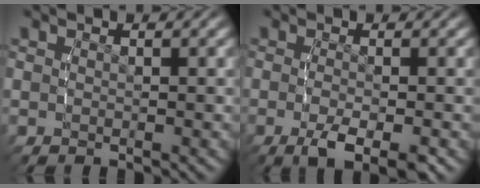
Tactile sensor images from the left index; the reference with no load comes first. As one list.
[{"total": 4.7, "force": [-2.4, 1.6, 3.8], "torque": [-0.073, -0.023, -0.029]}]